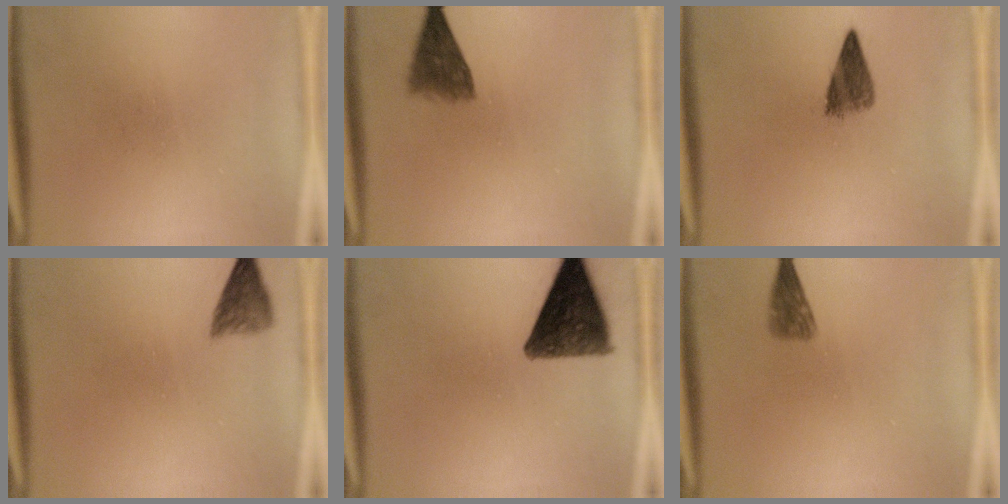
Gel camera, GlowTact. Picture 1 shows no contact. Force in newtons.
{"total": 4.9}
{"total": 4.3}
{"total": 3.2}
{"total": 11.5}
{"total": 2.5}